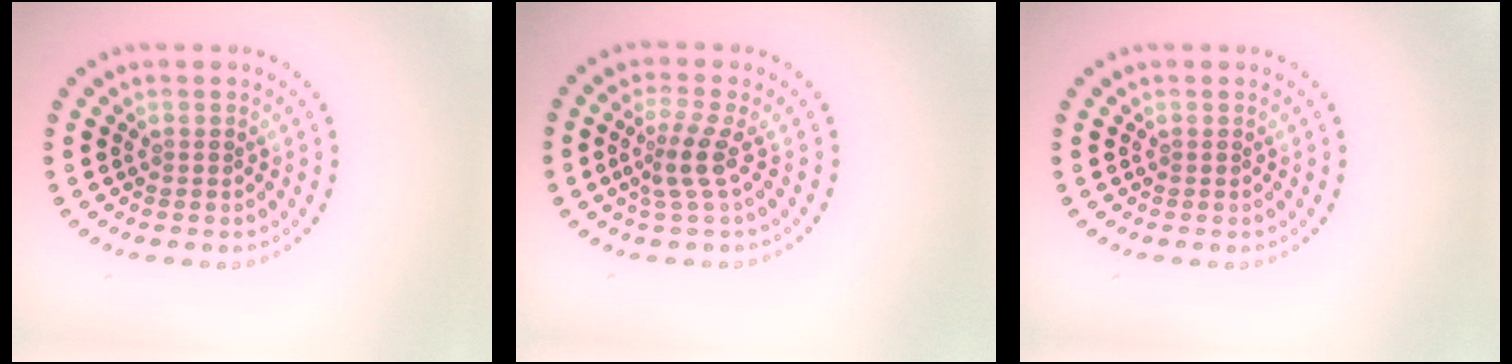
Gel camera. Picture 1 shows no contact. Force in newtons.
{"total": 2.5, "press": 1.8, "slide": 1.8}
{"total": 0.0}